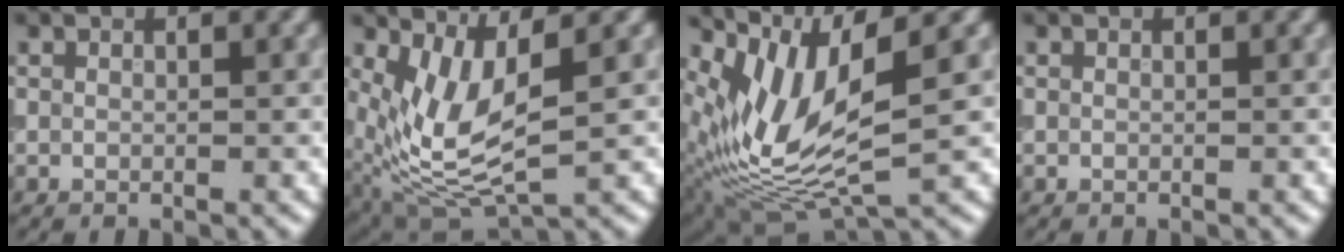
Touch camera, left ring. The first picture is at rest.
{"total": 6.6, "force": [1.0, 2.7, 6.0], "torque": [-0.146, -0.017, 0.029]}
{"total": 8.9, "force": [2.0, 3.3, 8.0], "torque": [-0.180, -0.013, 0.040]}
{"total": 0.0}